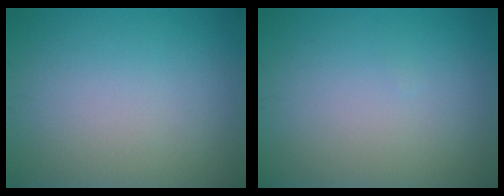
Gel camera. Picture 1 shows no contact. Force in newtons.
{"total": 0.0}